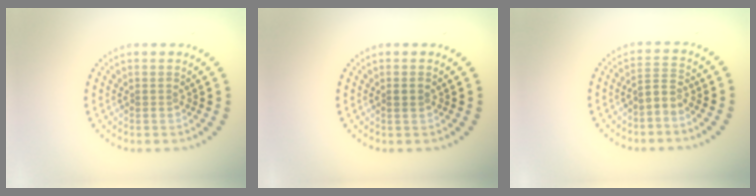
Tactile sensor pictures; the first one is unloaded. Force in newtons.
{"total": 0.8, "press": 0.7, "slide": 0.1}
{"total": 1.9, "press": 1.3, "slide": 1.3}